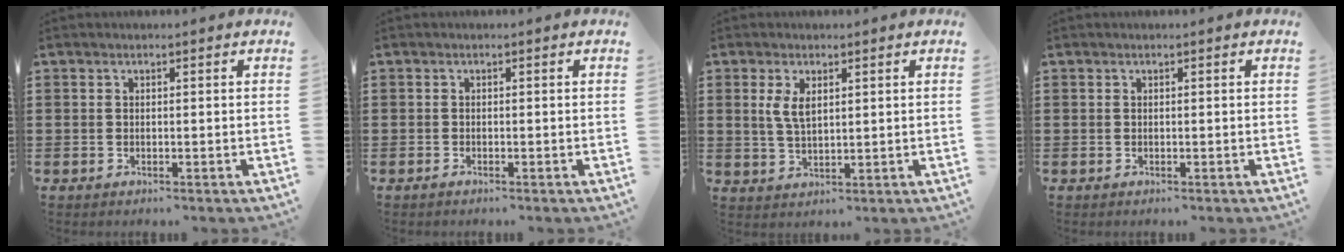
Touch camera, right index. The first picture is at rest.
{"total": 0.6, "force": [-0.5, -0.1, 0.0], "torque": [0.001, -0.003, -0.010]}
{"total": 3.3, "force": [1.1, 1.4, 2.8], "torque": [-0.059, 0.005, 0.018]}
{"total": 0.0}